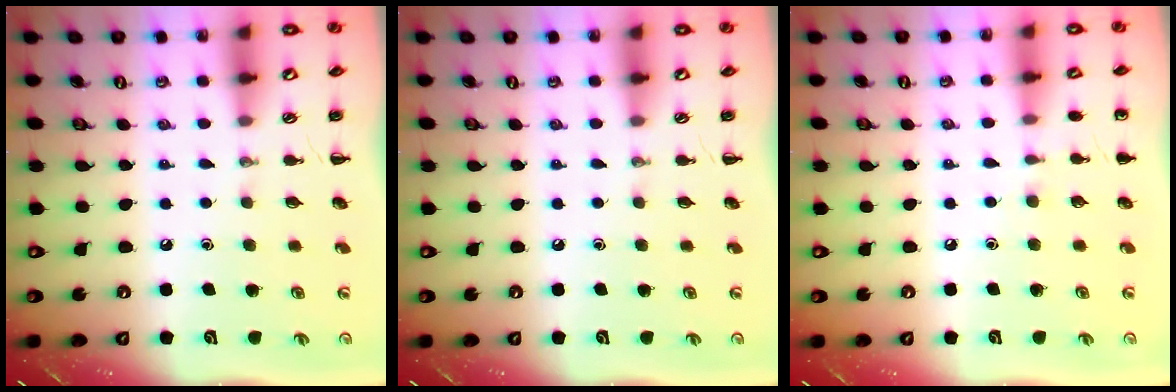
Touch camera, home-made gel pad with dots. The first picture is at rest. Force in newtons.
{"total": 0.0}
{"total": 4.8, "press": 4.5, "slide": 1.6}